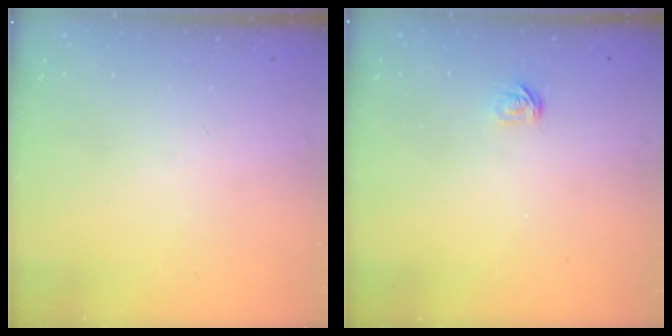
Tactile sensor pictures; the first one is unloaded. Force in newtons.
{"total": 2.1, "press": 2.1, "slide": 0.1}